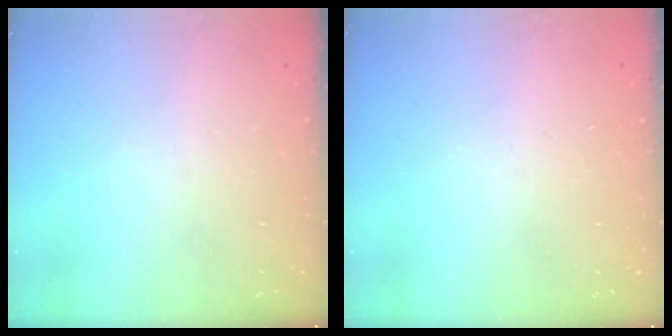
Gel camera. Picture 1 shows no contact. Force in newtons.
{"total": 0.0}